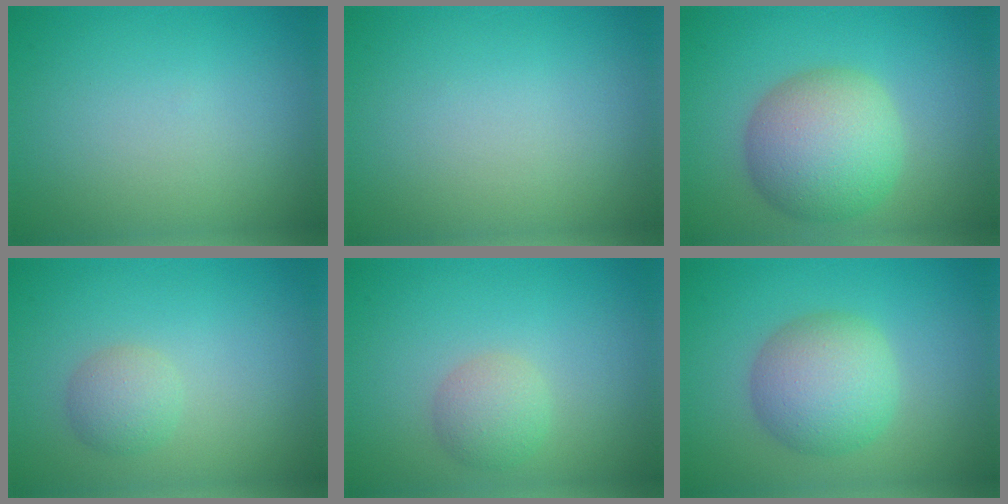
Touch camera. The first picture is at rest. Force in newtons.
{"total": 0.0}
{"total": 7.2, "press": 7.2, "slide": 0.3}
{"total": 2.0, "press": 2.0, "slide": 0.0}
{"total": 2.3, "press": 2.3, "slide": 0.1}
{"total": 5.5, "press": 5.5, "slide": 0.1}